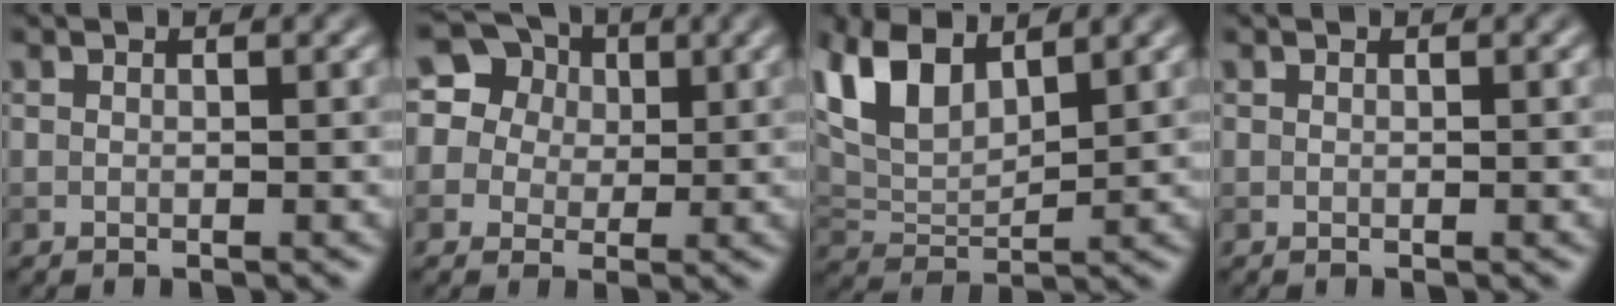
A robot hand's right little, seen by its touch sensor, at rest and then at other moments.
{"total": 11.0, "force": [4.7, 9.2, 3.9], "torque": [-0.116, 0.042, 0.066]}
{"total": 7.2, "force": [4.3, 3.3, 4.8], "torque": [-0.112, 0.014, 0.082]}
{"total": 0.0}